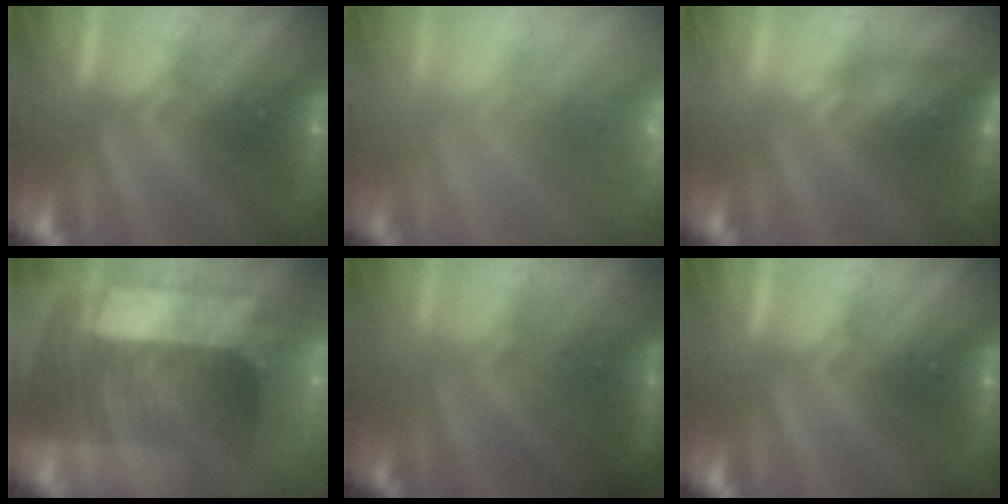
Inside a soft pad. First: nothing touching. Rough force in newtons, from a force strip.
{"total": 8.6}
{"total": 4.7}
{"total": 3.3}
{"total": 2.3}
{"total": 0.0}